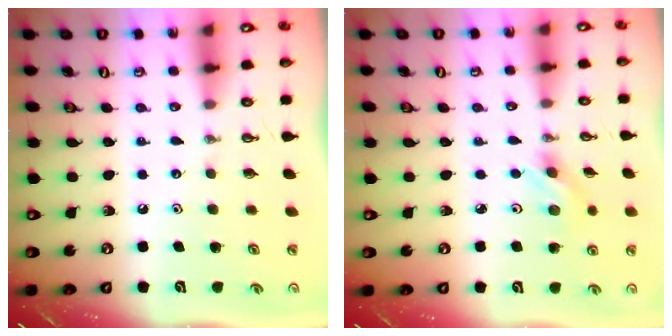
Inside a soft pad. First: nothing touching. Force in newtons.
{"total": 3.0, "press": 2.9, "slide": 0.9}